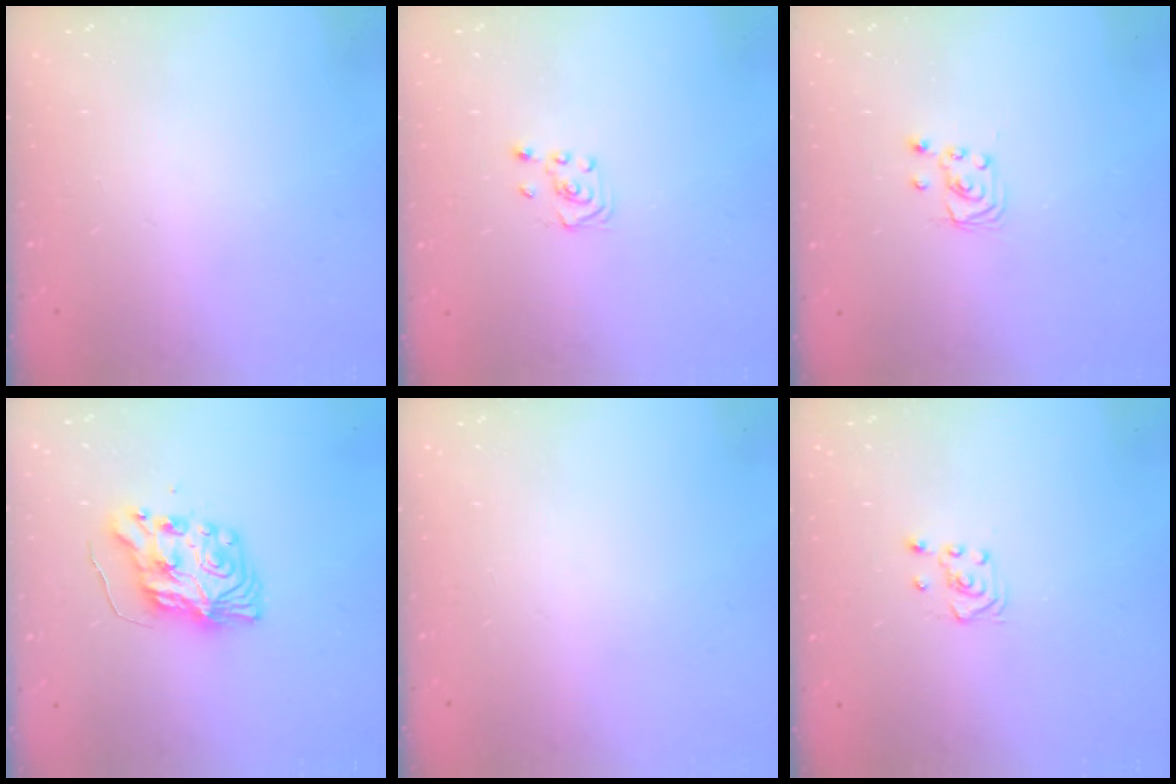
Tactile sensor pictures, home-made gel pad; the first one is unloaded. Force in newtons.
{"total": 1.9, "press": 1.8, "slide": 0.6}
{"total": 2.4, "press": 2.4, "slide": 0.2}
{"total": 9.1, "press": 9.0, "slide": 0.6}
{"total": 0.0}
{"total": 3.1, "press": 3.0, "slide": 0.8}